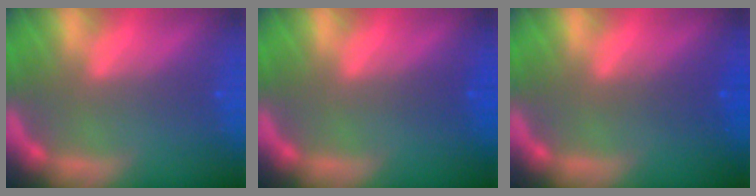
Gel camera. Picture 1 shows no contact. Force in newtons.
{"total": 1.0}
{"total": 2.0}